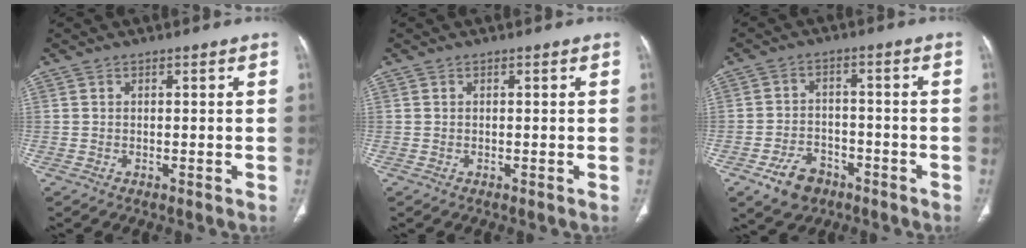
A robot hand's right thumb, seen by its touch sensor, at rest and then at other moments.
{"total": 0.0}
{"total": 7.4, "force": [-4.3, 5.1, 3.3], "torque": [-0.043, 0.026, -0.068]}